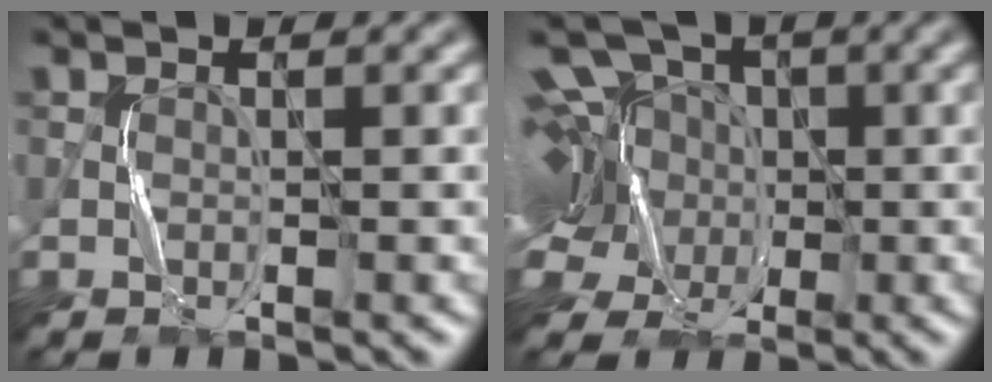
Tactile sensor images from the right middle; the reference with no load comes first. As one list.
[{"total": 12.7, "force": [2.4, 10.0, 7.5], "torque": [-0.136, 0.047, -0.019]}]